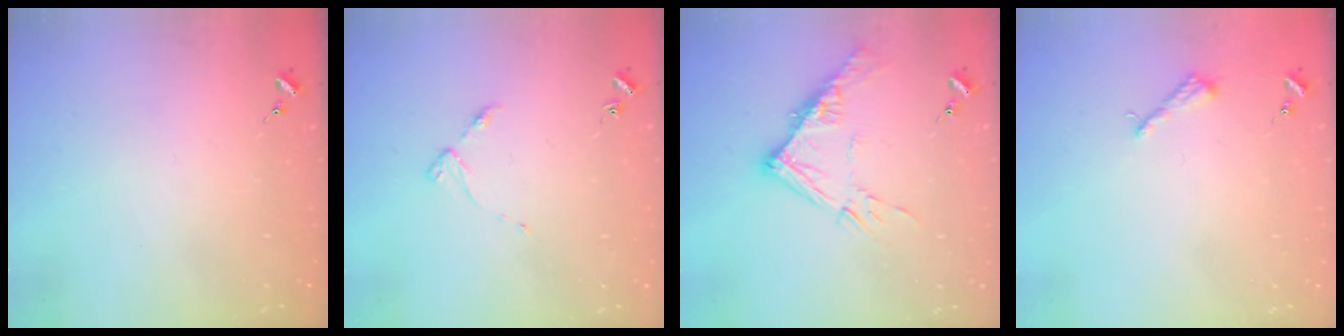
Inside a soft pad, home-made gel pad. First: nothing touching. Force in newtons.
{"total": 3.3, "press": 3.3, "slide": 0.4}
{"total": 13.2, "press": 13.2, "slide": 1.2}
{"total": 4.2, "press": 4.1, "slide": 0.6}